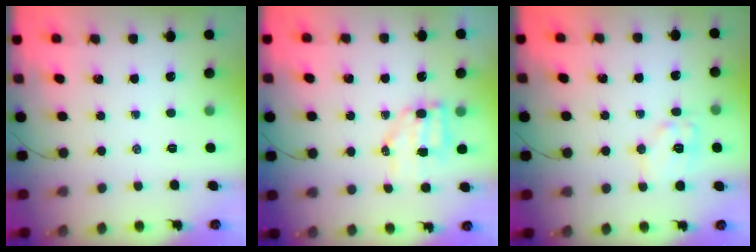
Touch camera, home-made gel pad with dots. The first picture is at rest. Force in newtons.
{"total": 6.4, "press": 6.4, "slide": 0.9}
{"total": 9.4, "press": 9.4, "slide": 0.7}